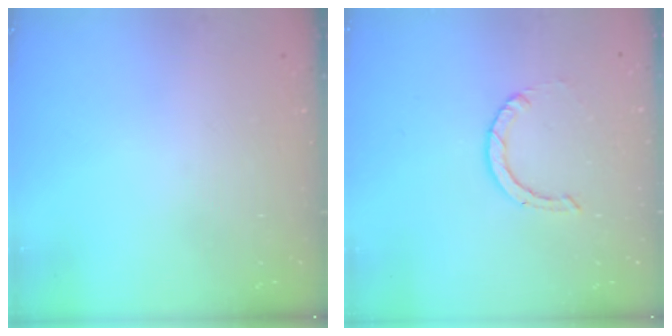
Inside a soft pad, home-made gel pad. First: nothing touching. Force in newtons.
{"total": 0.9, "press": 0.9, "slide": 0.1}